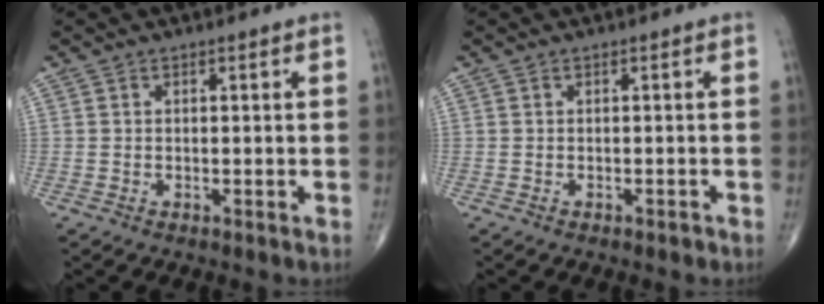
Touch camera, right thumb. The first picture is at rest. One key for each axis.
{"total": 0.5, "fx": -0.3, "fy": 0.3, "fz": 0.2, "tx": -0.001, "ty": 0.000, "tz": -0.007}